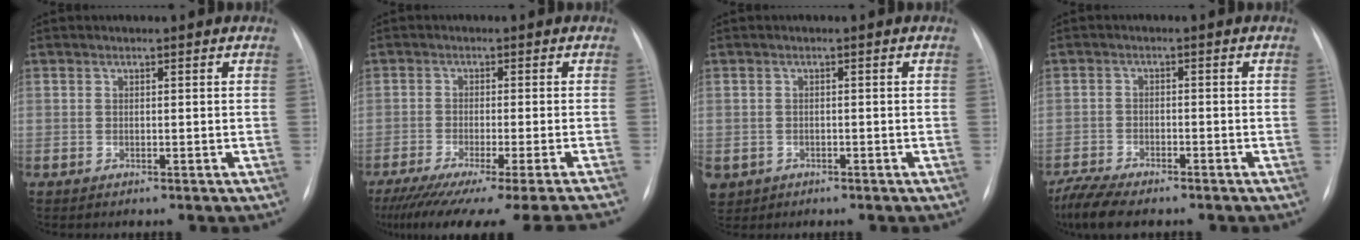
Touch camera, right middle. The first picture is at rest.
{"total": 20.0, "force": [-17.3, -1.5, 10.0], "torque": [-0.113, -0.066, -0.248]}
{"total": 4.0, "force": [-2.1, 3.3, 0.8], "torque": [-0.019, 0.002, -0.029]}
{"total": 7.4, "force": [-6.1, 1.9, 3.7], "torque": [-0.072, -0.012, -0.106]}